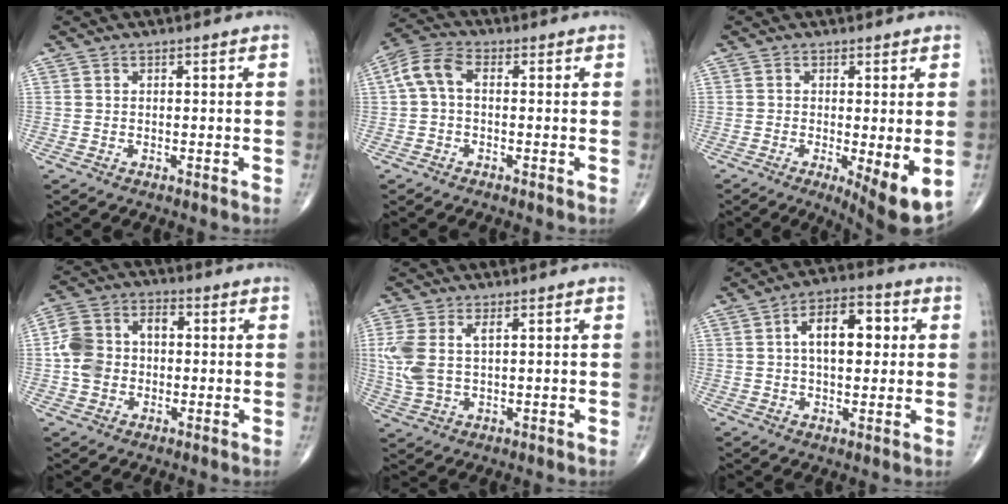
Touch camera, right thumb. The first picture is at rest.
{"total": 6.0, "force": [0.3, 3.5, 4.9], "torque": [-0.104, 0.022, -0.004]}
{"total": 8.2, "force": [-2.0, 2.0, 7.7], "torque": [-0.115, -0.023, -0.027]}
{"total": 9.9, "force": [-0.3, 7.8, 6.1], "torque": [-0.107, 0.033, -0.013]}
{"total": 7.7, "force": [1.6, 4.0, 6.4], "torque": [-0.167, 0.006, 0.040]}
{"total": 10.9, "force": [2.0, 5.8, 9.0], "torque": [-0.123, 0.017, 0.027]}